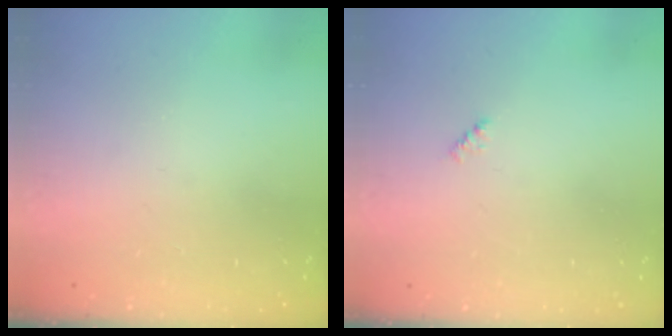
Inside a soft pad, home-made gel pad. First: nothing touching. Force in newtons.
{"total": 2.4, "press": 2.4, "slide": 0.4}